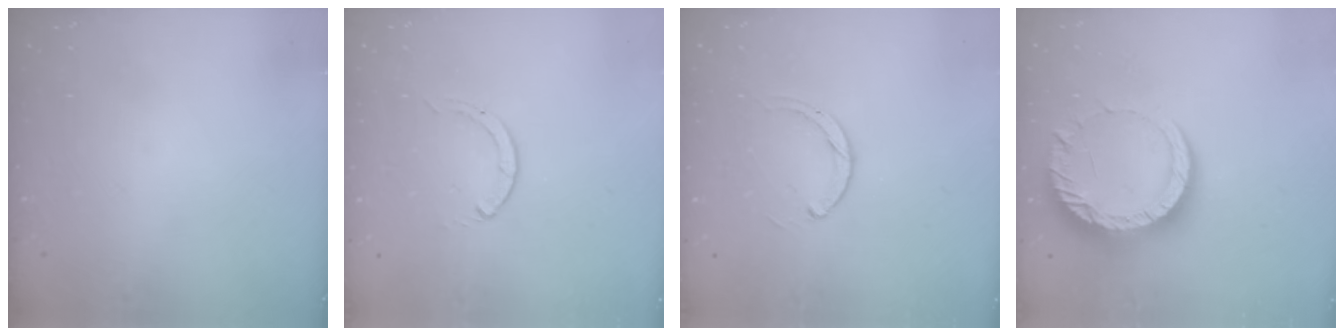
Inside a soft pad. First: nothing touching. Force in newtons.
{"total": 0.0}
{"total": 2.5, "press": 2.5, "slide": 0.3}
{"total": 14.0, "press": 14.0, "slide": 1.2}